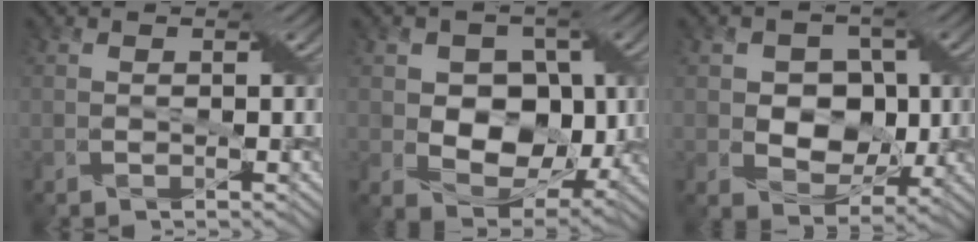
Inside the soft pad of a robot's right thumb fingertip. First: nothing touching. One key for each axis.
{"total": 9.4, "fx": 0.1, "fy": 7.3, "fz": 5.9, "tx": -0.105, "ty": -0.009, "tz": -0.008}
{"total": 7.3, "fx": 0.0, "fy": 6.0, "fz": 4.2, "tx": -0.079, "ty": 0.003, "tz": -0.011}